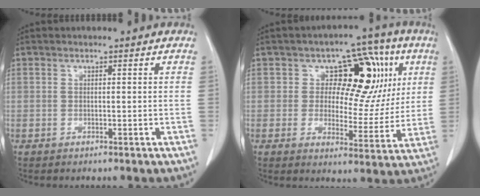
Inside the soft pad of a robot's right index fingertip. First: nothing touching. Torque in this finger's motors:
{"motor_torque": [0.23, 0.17, 0.09, 0.00]}